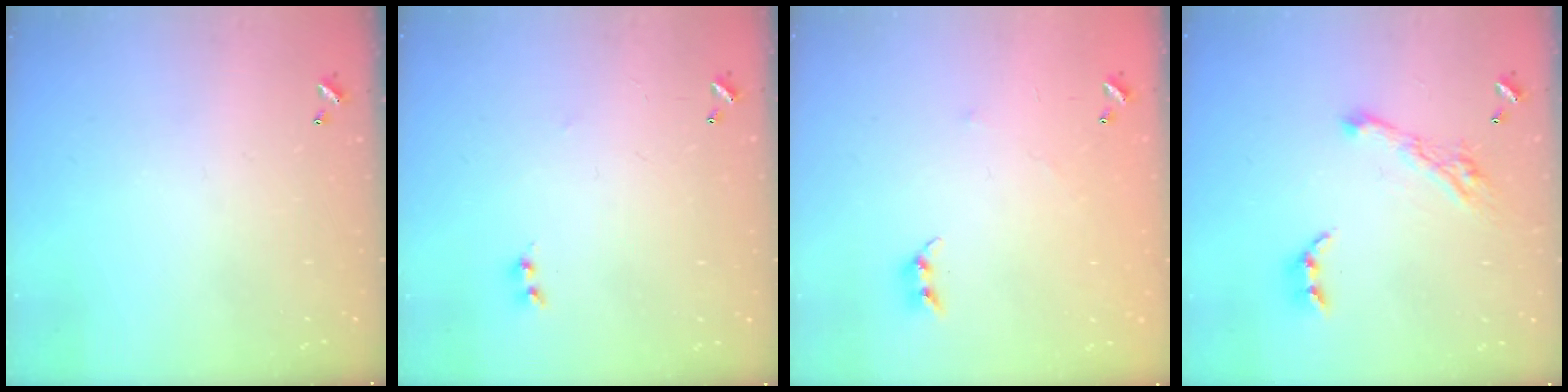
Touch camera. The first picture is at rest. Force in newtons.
{"total": 1.8, "press": 1.8, "slide": 0.3}
{"total": 5.5, "press": 5.5, "slide": 0.7}
{"total": 9.2, "press": 9.1, "slide": 1.1}